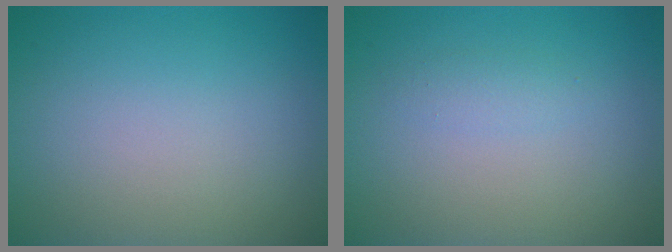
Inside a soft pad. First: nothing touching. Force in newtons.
{"total": 0.9, "press": 0.9, "slide": 0.0}